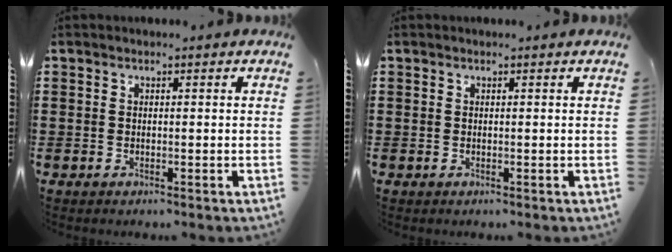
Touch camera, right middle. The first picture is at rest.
{"total": 0.0}